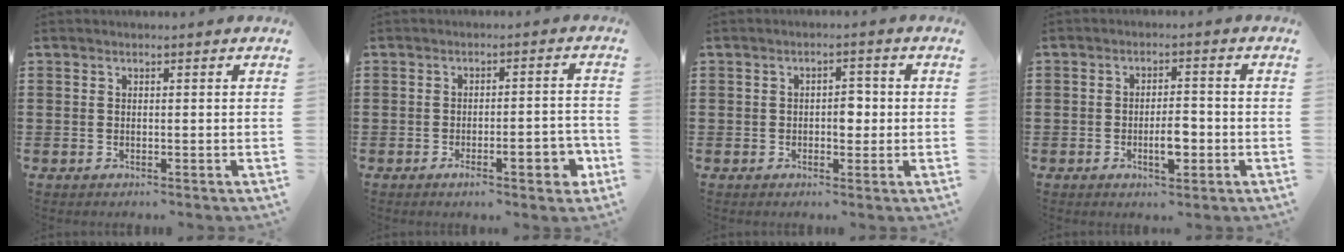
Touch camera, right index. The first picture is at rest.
{"total": 6.3, "force": [-2.4, 1.8, 5.6], "torque": [-0.072, -0.010, -0.039]}
{"total": 3.2, "force": [-0.2, 1.9, 2.6], "torque": [-0.043, 0.003, -0.008]}
{"total": 4.7, "force": [-1.4, 1.8, 4.1], "torque": [-0.078, 0.003, -0.025]}